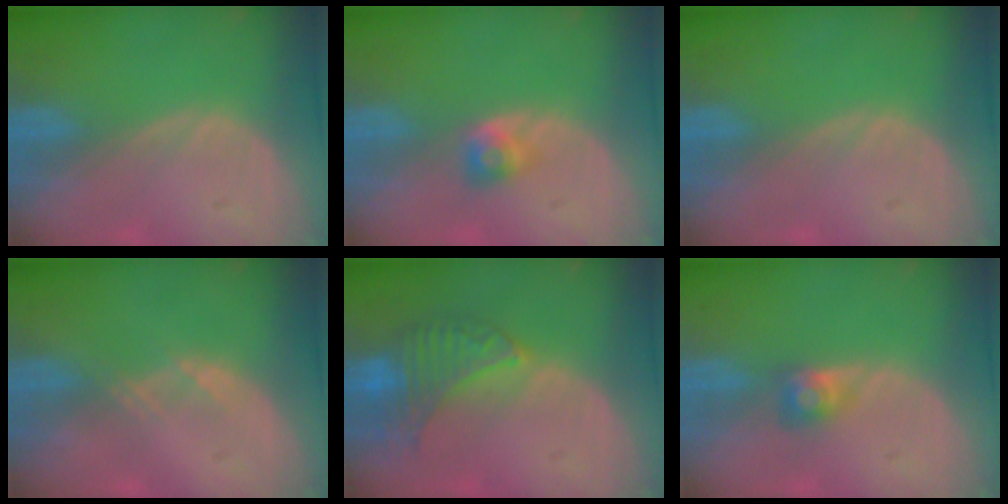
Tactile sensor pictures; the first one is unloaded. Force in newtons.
{"total": 2.7, "press": 2.4, "slide": 1.3}
{"total": 0.0}
{"total": 1.1, "press": 1.0, "slide": 0.2}
{"total": 7.2, "press": 7.0, "slide": 1.6}
{"total": 2.7, "press": 2.5, "slide": 1.0}